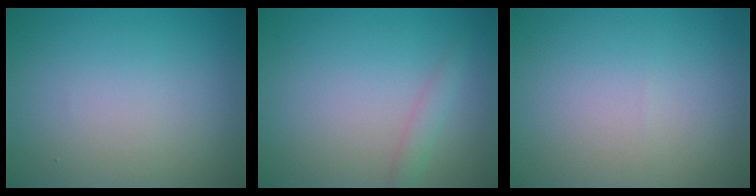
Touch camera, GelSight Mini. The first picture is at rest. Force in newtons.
{"total": 1.3, "press": 1.3, "slide": 0.0}
{"total": 0.0}